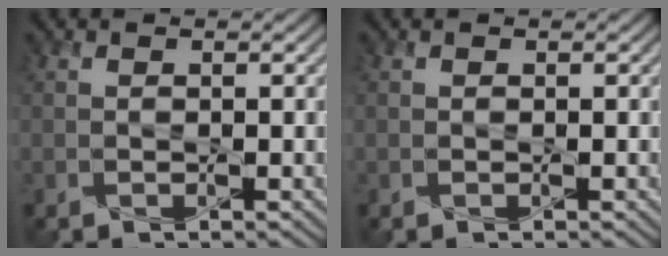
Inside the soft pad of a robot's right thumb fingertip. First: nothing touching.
{"total": 0.0}